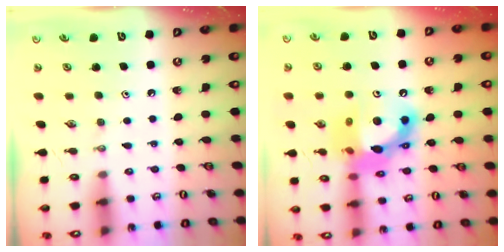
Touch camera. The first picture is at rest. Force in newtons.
{"total": 16.1, "press": 16.0, "slide": 1.4}